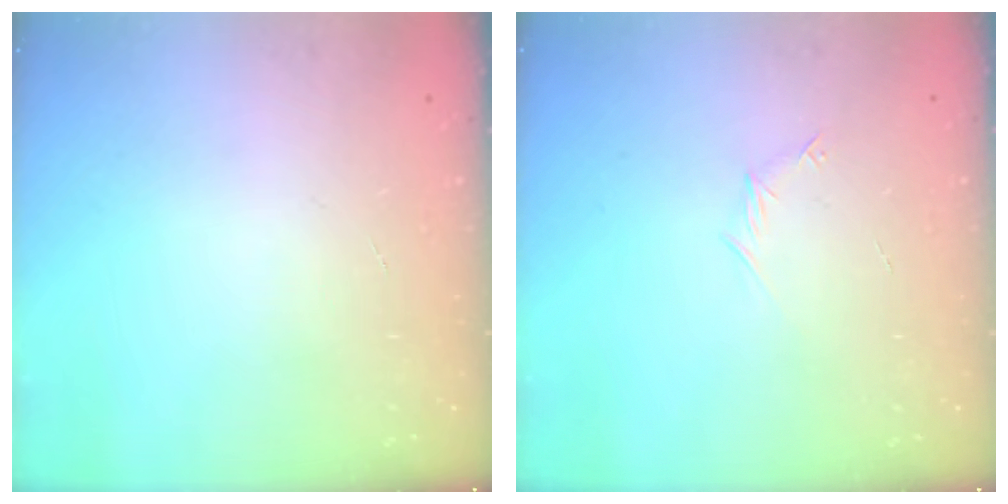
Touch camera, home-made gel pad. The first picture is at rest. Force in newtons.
{"total": 4.0, "press": 3.8, "slide": 1.2}